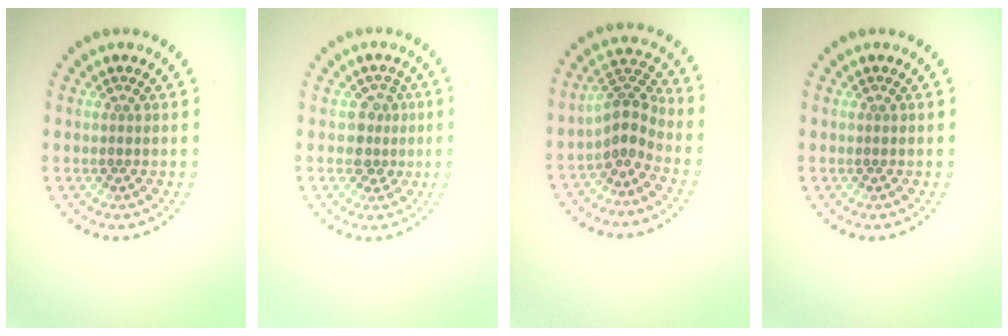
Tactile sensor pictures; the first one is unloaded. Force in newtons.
{"total": 2.2, "press": 1.8, "slide": 1.2}
{"total": 2.9, "press": 2.2, "slide": 1.9}
{"total": 0.0}